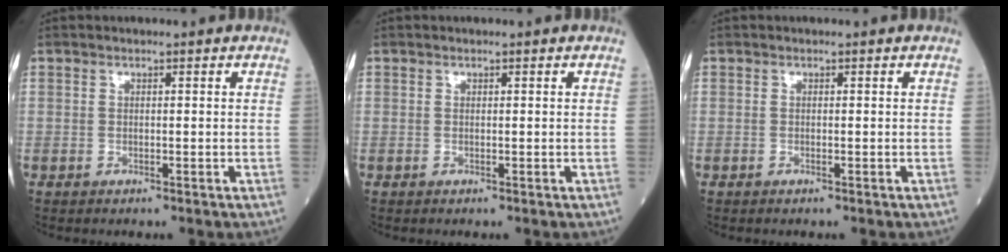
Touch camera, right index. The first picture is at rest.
{"total": 0.0}
{"total": 0.0}